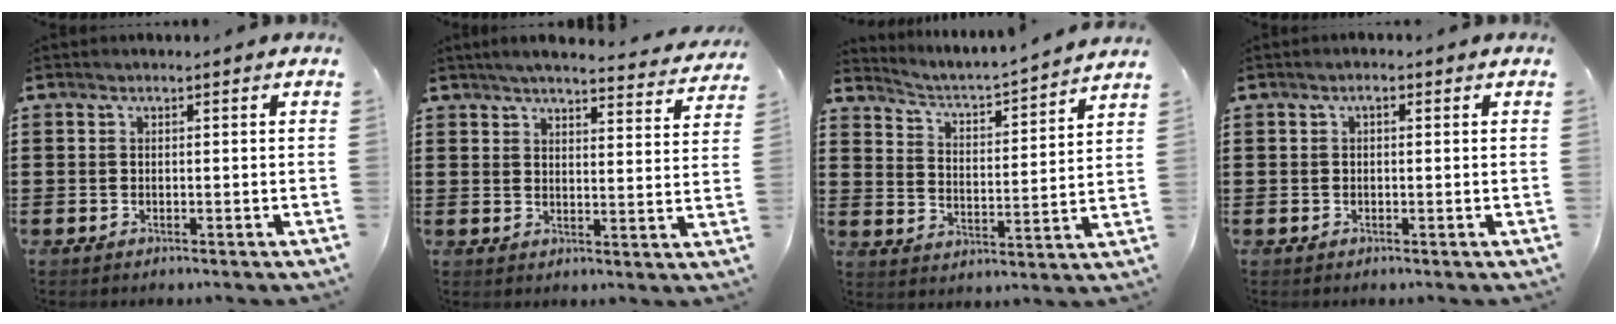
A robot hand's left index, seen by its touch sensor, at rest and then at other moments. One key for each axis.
{"total": 4.3, "fx": 4.0, "fy": -0.1, "fz": 1.4, "tx": -0.036, "ty": -0.027, "tz": 0.067}
{"total": 2.9, "fx": 2.8, "fy": -0.4, "fz": 0.5, "tx": -0.029, "ty": -0.034, "tz": 0.036}
{"total": 1.3, "fx": 0.0, "fy": 0.6, "fz": 1.2, "tx": -0.024, "ty": 0.004, "tz": -0.001}